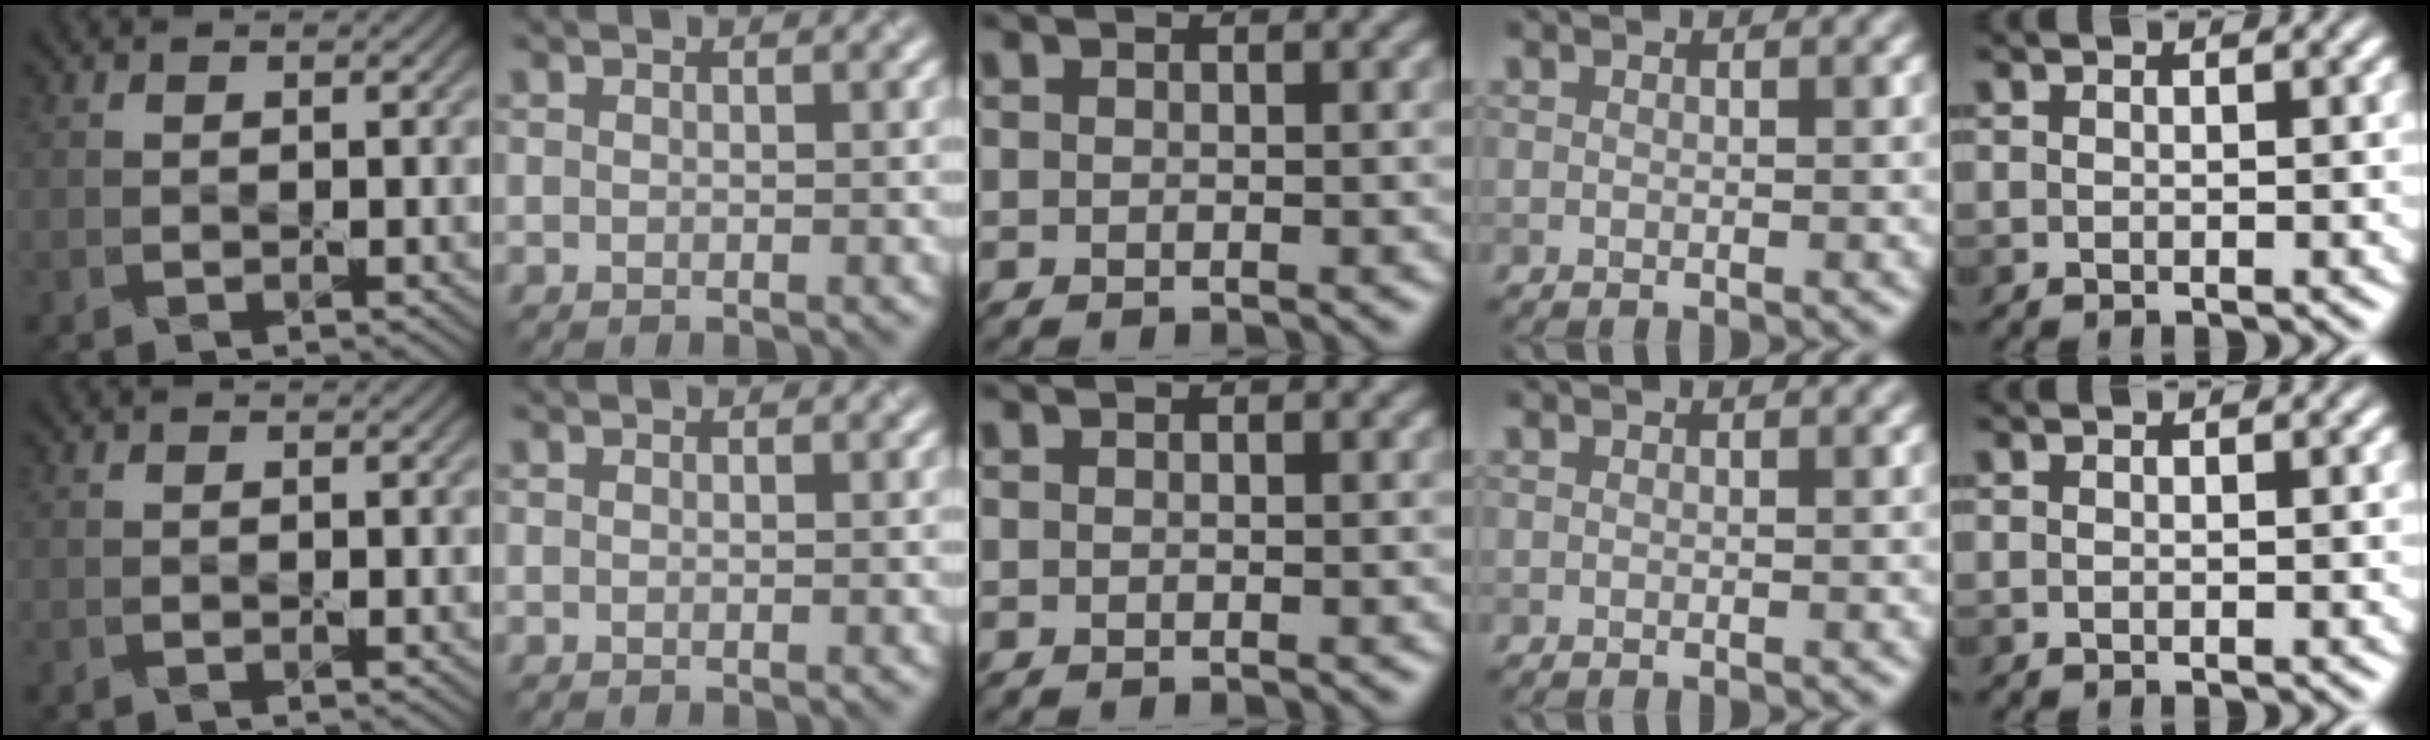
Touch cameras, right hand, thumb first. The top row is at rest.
{}